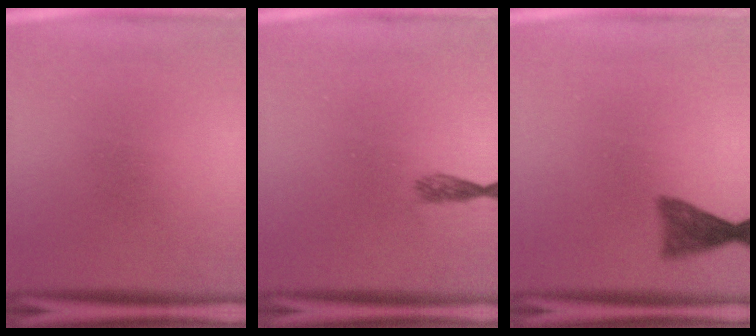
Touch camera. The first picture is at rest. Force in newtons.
{"total": 1.3}
{"total": 3.3}